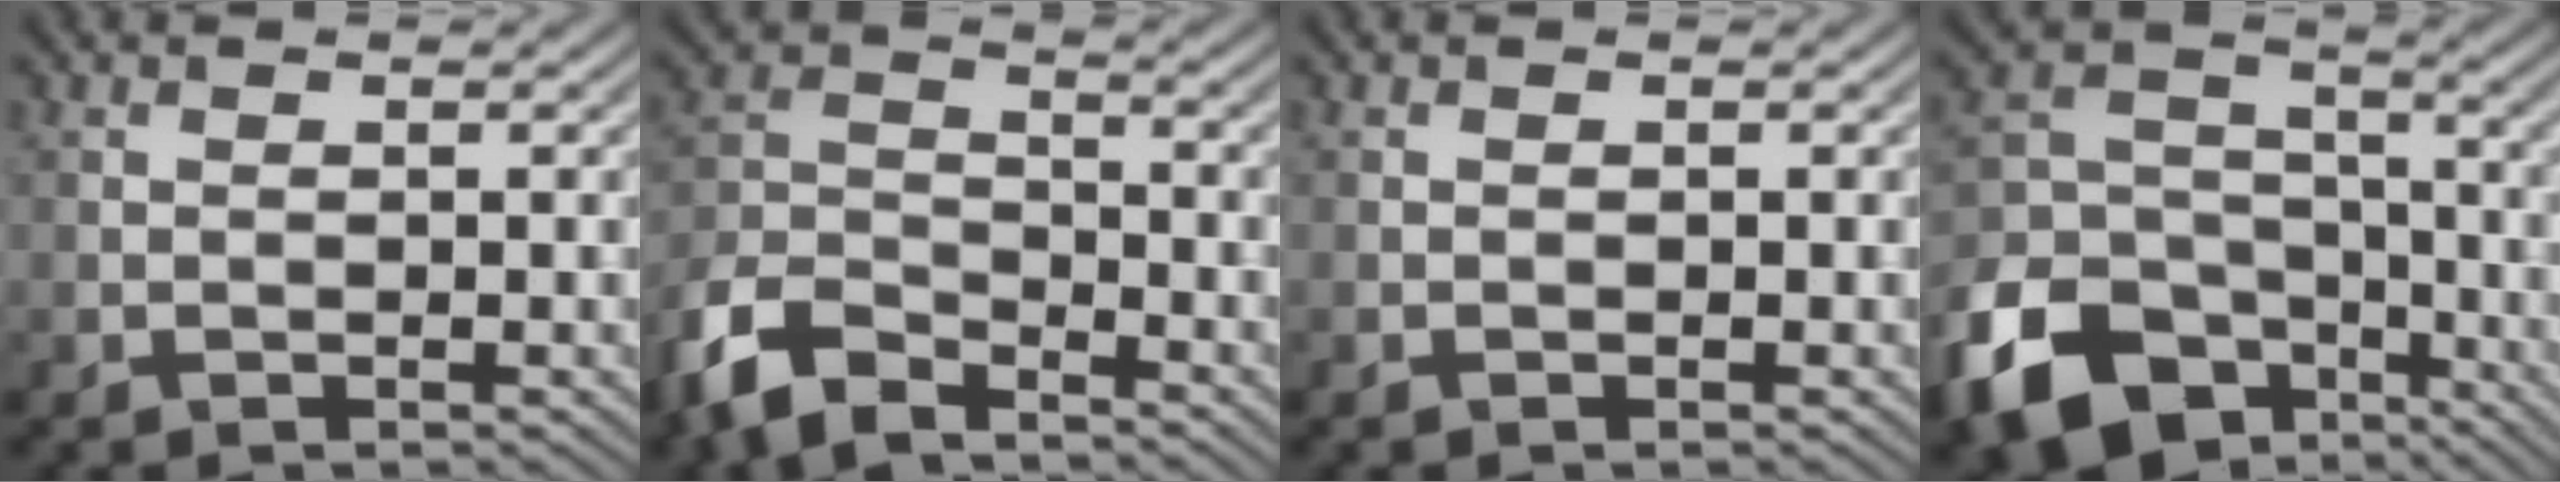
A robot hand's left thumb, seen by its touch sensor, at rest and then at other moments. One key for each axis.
{"total": 8.6, "fx": -6.6, "fy": 3.3, "fz": 4.4, "tx": -0.095, "ty": -0.010, "tz": -0.155}
{"total": 0.0}
{"total": 15.3, "fx": -8.5, "fy": 10.3, "fz": 7.5, "tx": -0.202, "ty": -0.036, "tz": -0.160}